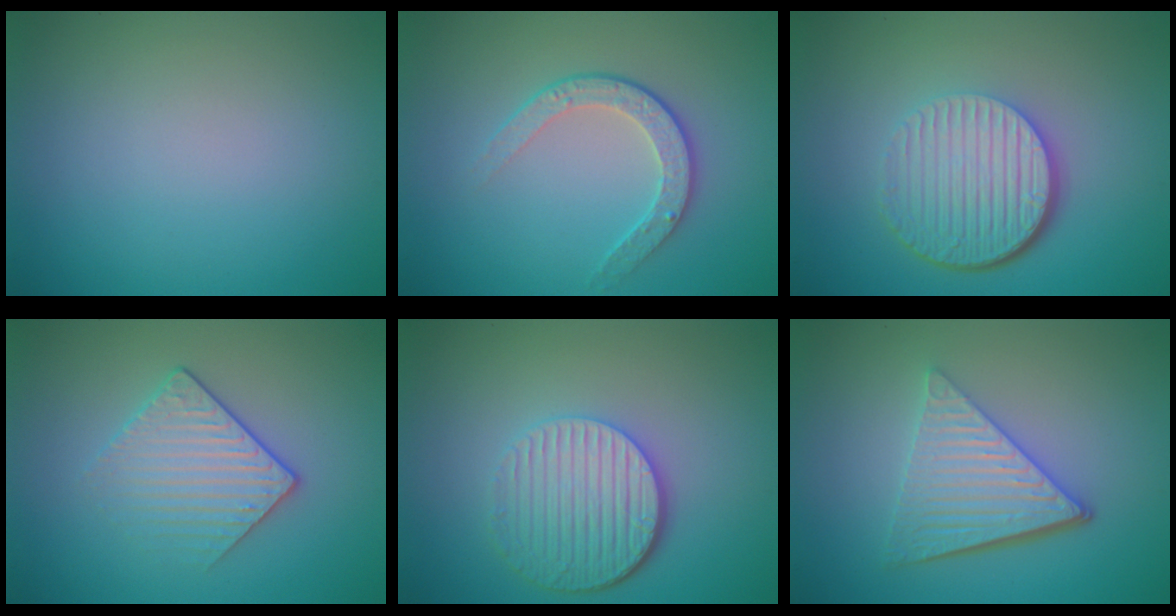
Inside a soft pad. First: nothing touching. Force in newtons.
{"total": 2.6, "press": 2.0, "slide": 1.7}
{"total": 6.7, "press": 4.4, "slide": 5.0}
{"total": 3.1, "press": 2.9, "slide": 1.2}
{"total": 5.5, "press": 4.2, "slide": 3.5}
{"total": 5.7, "press": 4.0, "slide": 4.1}